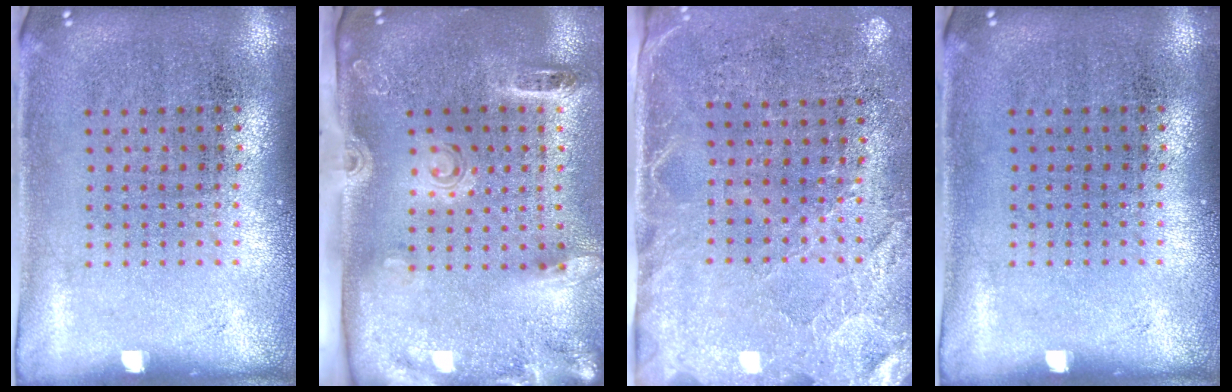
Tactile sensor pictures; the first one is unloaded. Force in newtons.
{"total": 2.8, "press": 2.0, "slide": 2.0}
{"total": 2.8, "press": 2.4, "slide": 1.3}
{"total": 0.0}